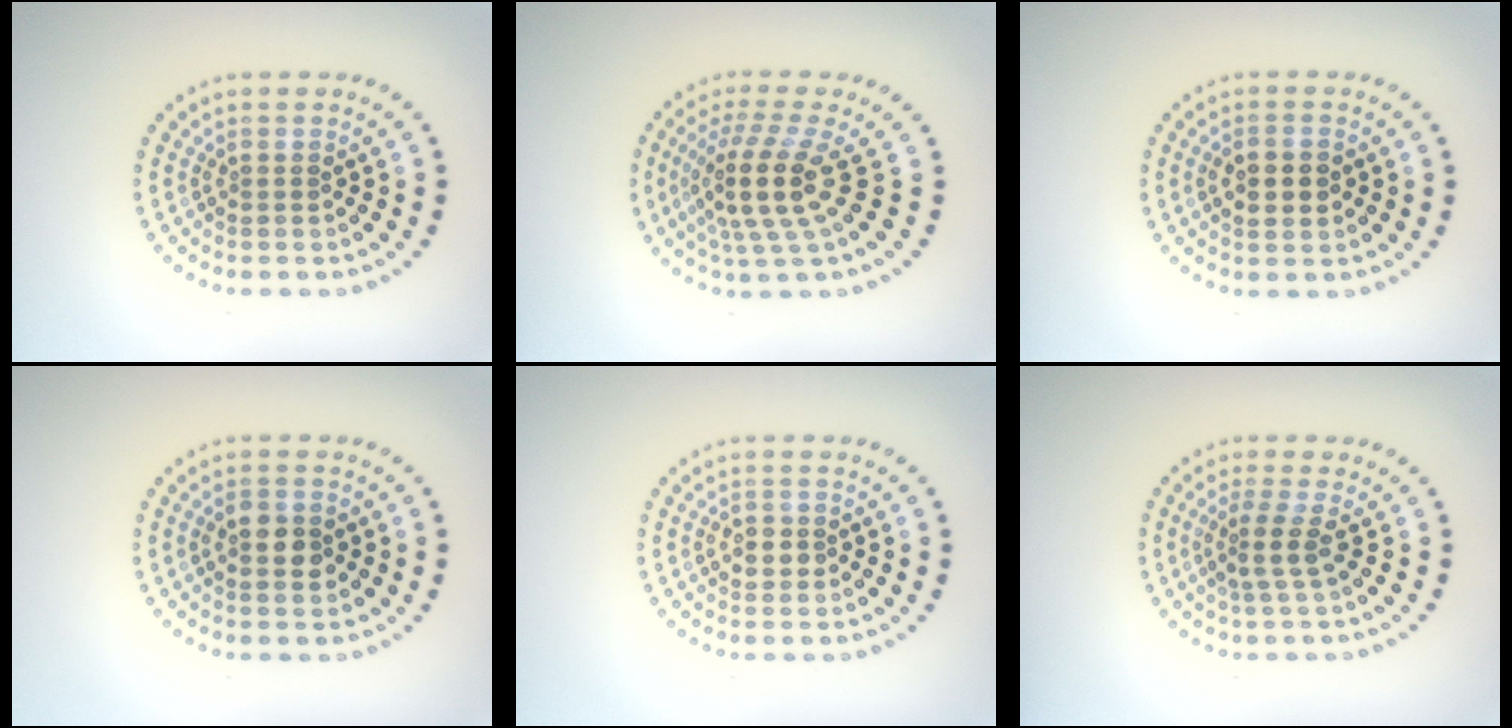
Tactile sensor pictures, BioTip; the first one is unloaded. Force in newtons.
{"total": 4.9, "press": 3.7, "slide": 3.3}
{"total": 2.6, "press": 2.6, "slide": 0.2}
{"total": 2.4, "press": 2.4, "slide": 0.1}
{"total": 1.5, "press": 1.5, "slide": 0.2}
{"total": 2.2, "press": 1.5, "slide": 1.6}